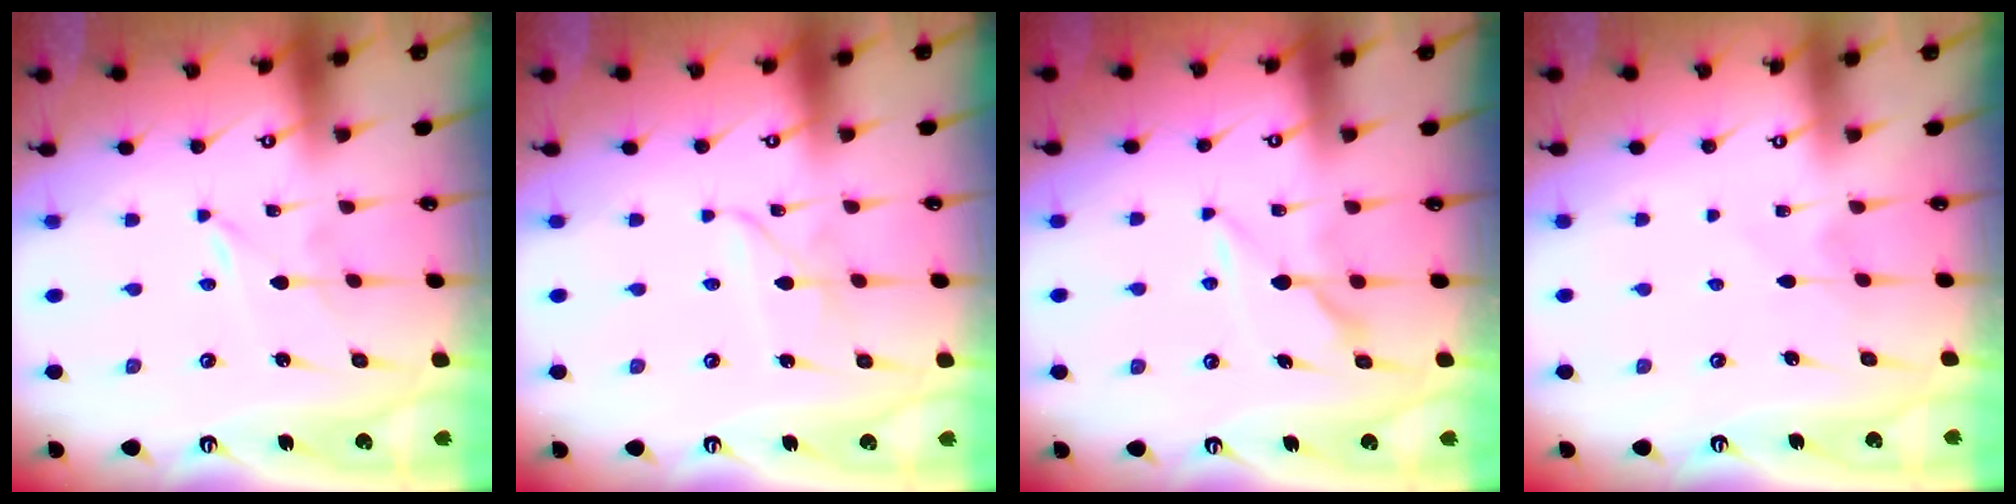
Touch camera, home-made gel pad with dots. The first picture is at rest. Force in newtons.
{"total": 2.5, "press": 2.5, "slide": 0.2}
{"total": 5.4, "press": 5.4, "slide": 0.3}
{"total": 4.2, "press": 4.2, "slide": 0.4}